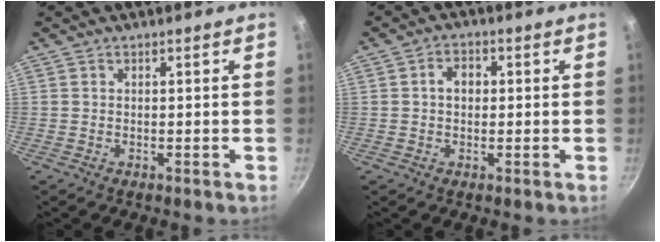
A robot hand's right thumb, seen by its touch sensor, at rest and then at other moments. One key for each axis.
{"total": 3.6, "fx": 0.3, "fy": 2.7, "fz": 2.3, "tx": -0.020, "ty": 0.009, "tz": -0.001}